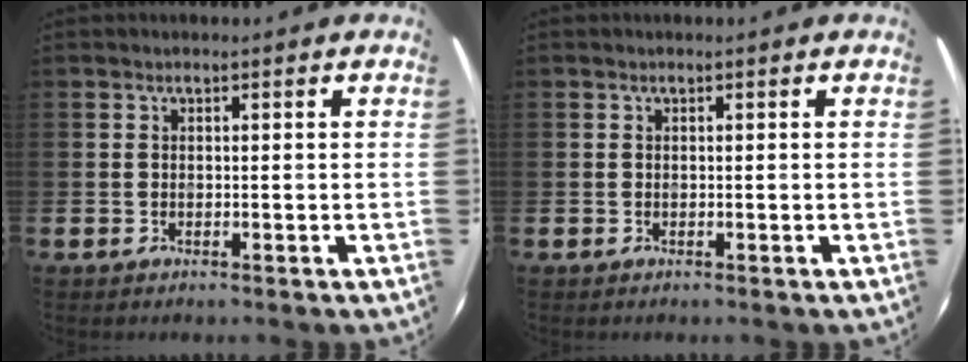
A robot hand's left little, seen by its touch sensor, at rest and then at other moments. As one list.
[{"total": 0.0}]